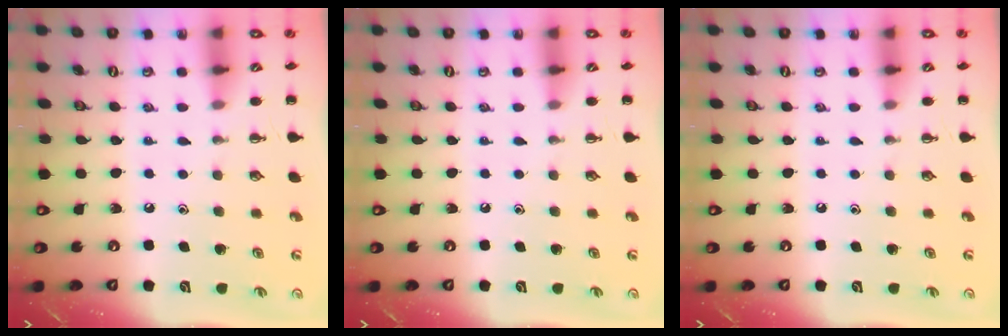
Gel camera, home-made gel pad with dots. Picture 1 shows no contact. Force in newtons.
{"total": 0.0}
{"total": 0.0}